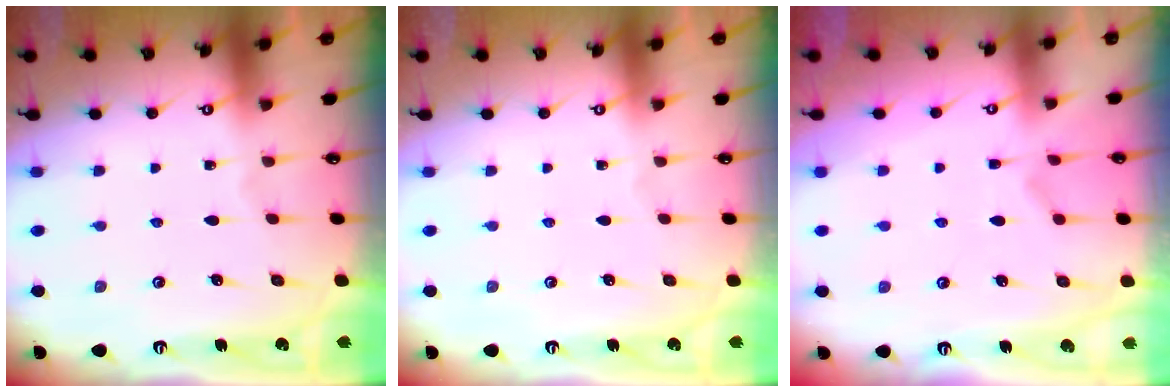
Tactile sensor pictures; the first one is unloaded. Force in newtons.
{"total": 0.0}
{"total": 1.7, "press": 1.2, "slide": 1.1}